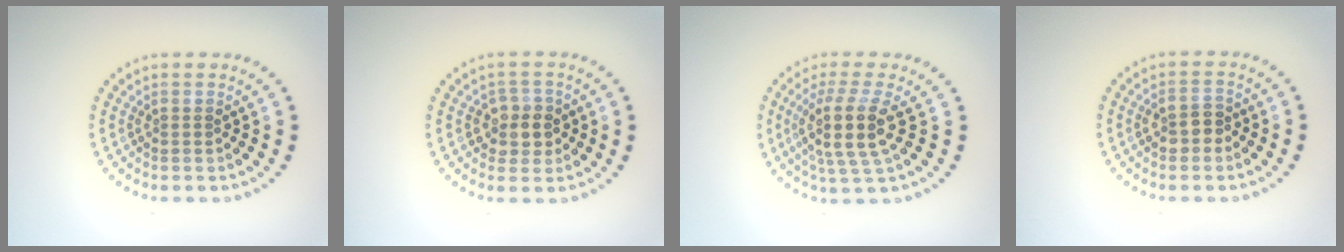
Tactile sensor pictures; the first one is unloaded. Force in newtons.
{"total": 2.6, "press": 2.4, "slide": 1.0}
{"total": 4.5, "press": 3.6, "slide": 2.6}
{"total": 2.1, "press": 2.1, "slide": 0.5}